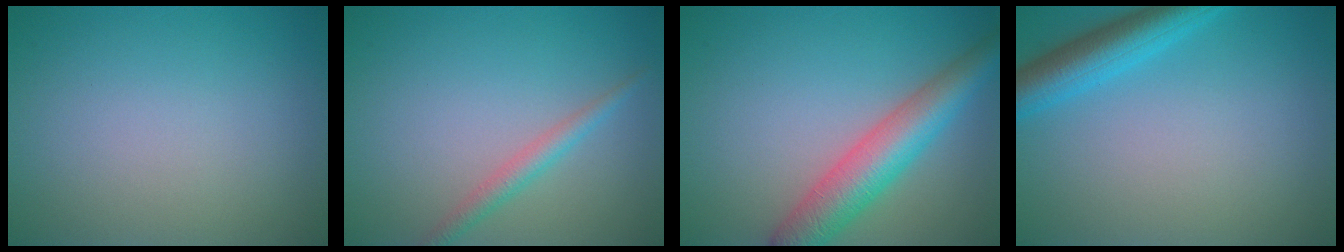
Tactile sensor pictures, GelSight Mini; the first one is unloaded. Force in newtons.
{"total": 1.8, "press": 1.8, "slide": 0.0}
{"total": 6.0, "press": 6.0, "slide": 0.2}
{"total": 4.5, "press": 4.5, "slide": 0.3}